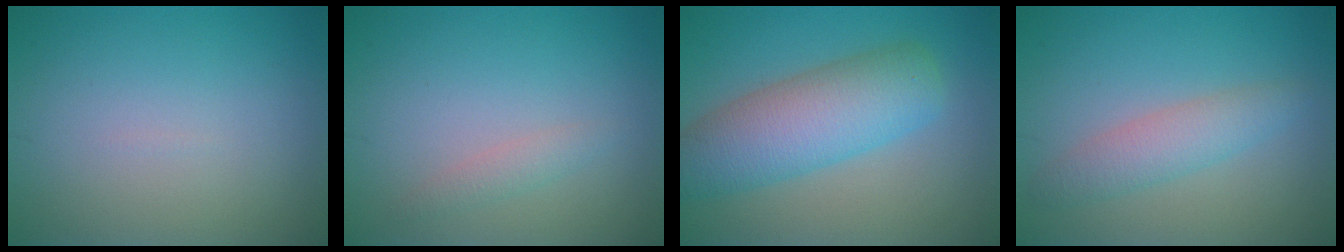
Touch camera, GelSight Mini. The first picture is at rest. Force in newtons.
{"total": 1.2, "press": 1.2, "slide": 0.1}
{"total": 7.3, "press": 7.3, "slide": 0.3}
{"total": 2.9, "press": 2.9, "slide": 0.1}